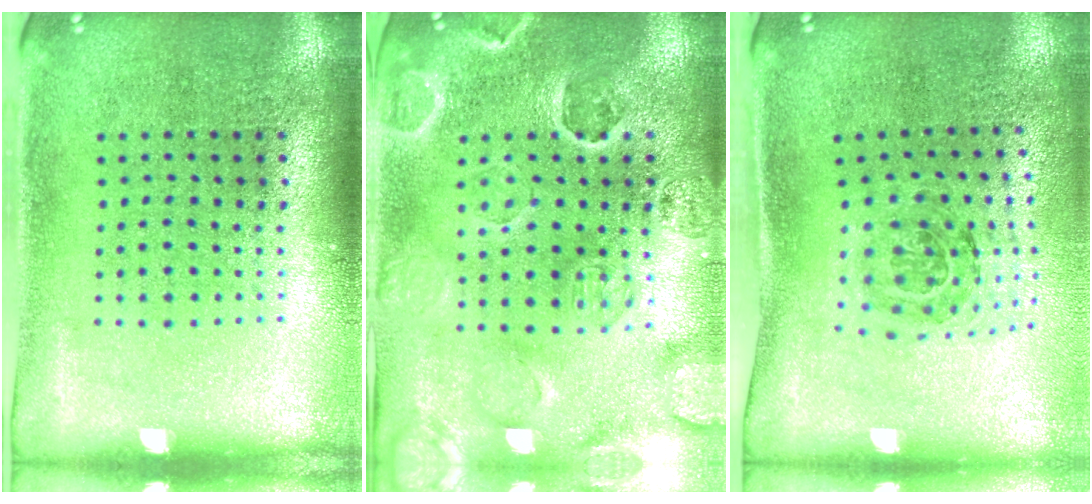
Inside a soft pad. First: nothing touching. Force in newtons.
{"total": 2.7, "press": 2.7, "slide": 0.5}
{"total": 1.3, "press": 1.1, "slide": 0.7}